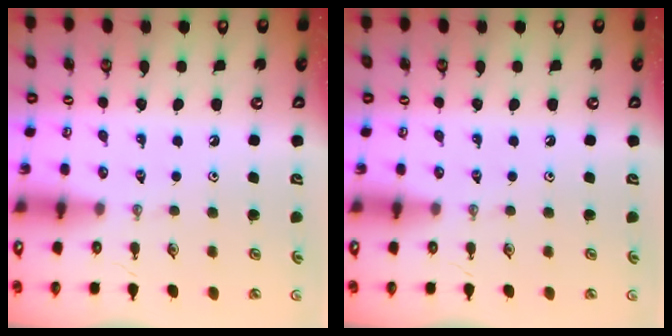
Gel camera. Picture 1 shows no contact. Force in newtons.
{"total": 0.0}